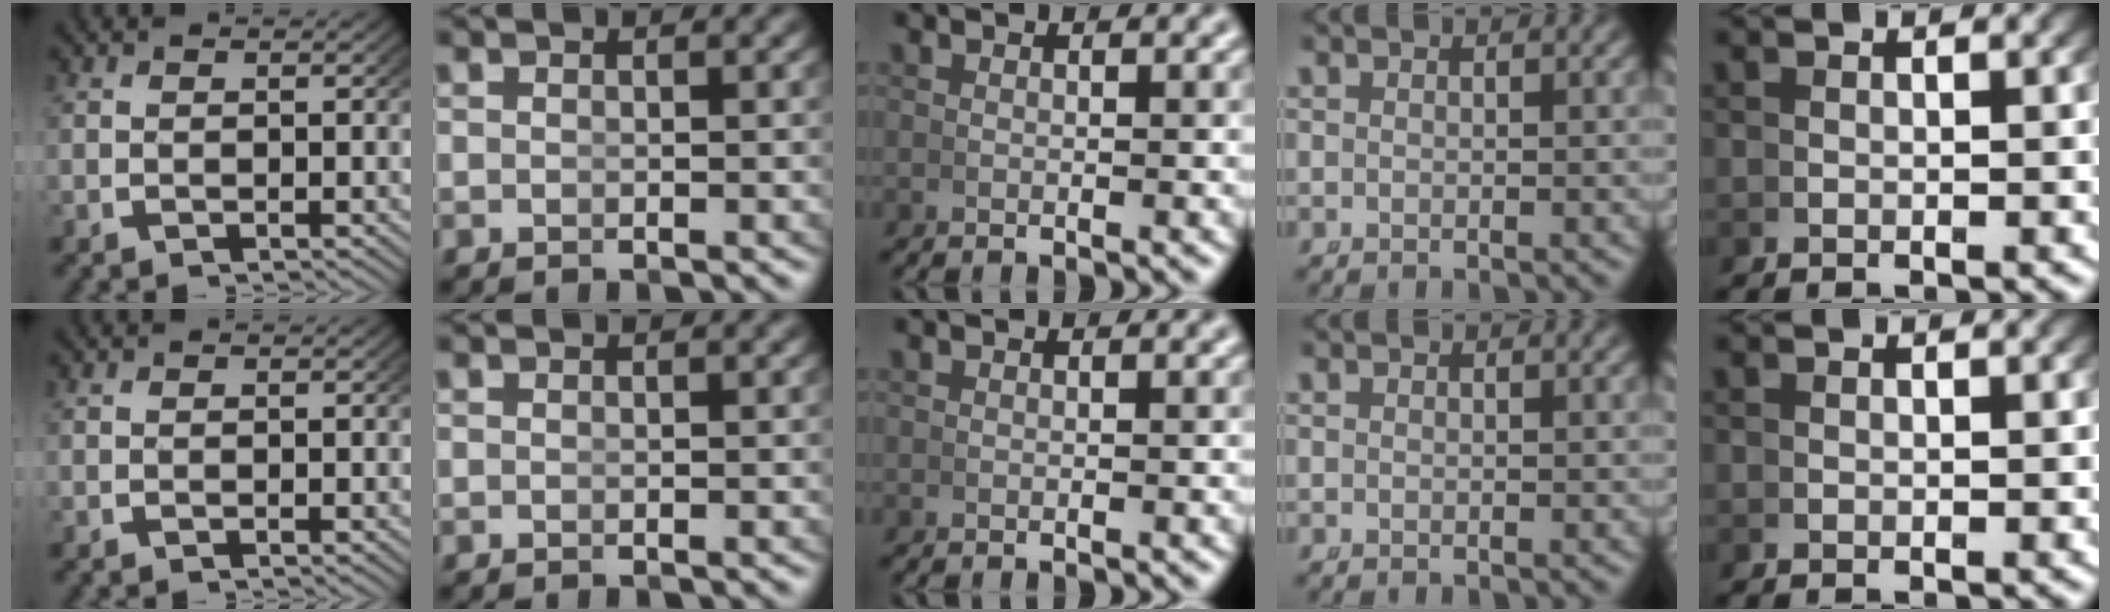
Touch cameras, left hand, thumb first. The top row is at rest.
{}